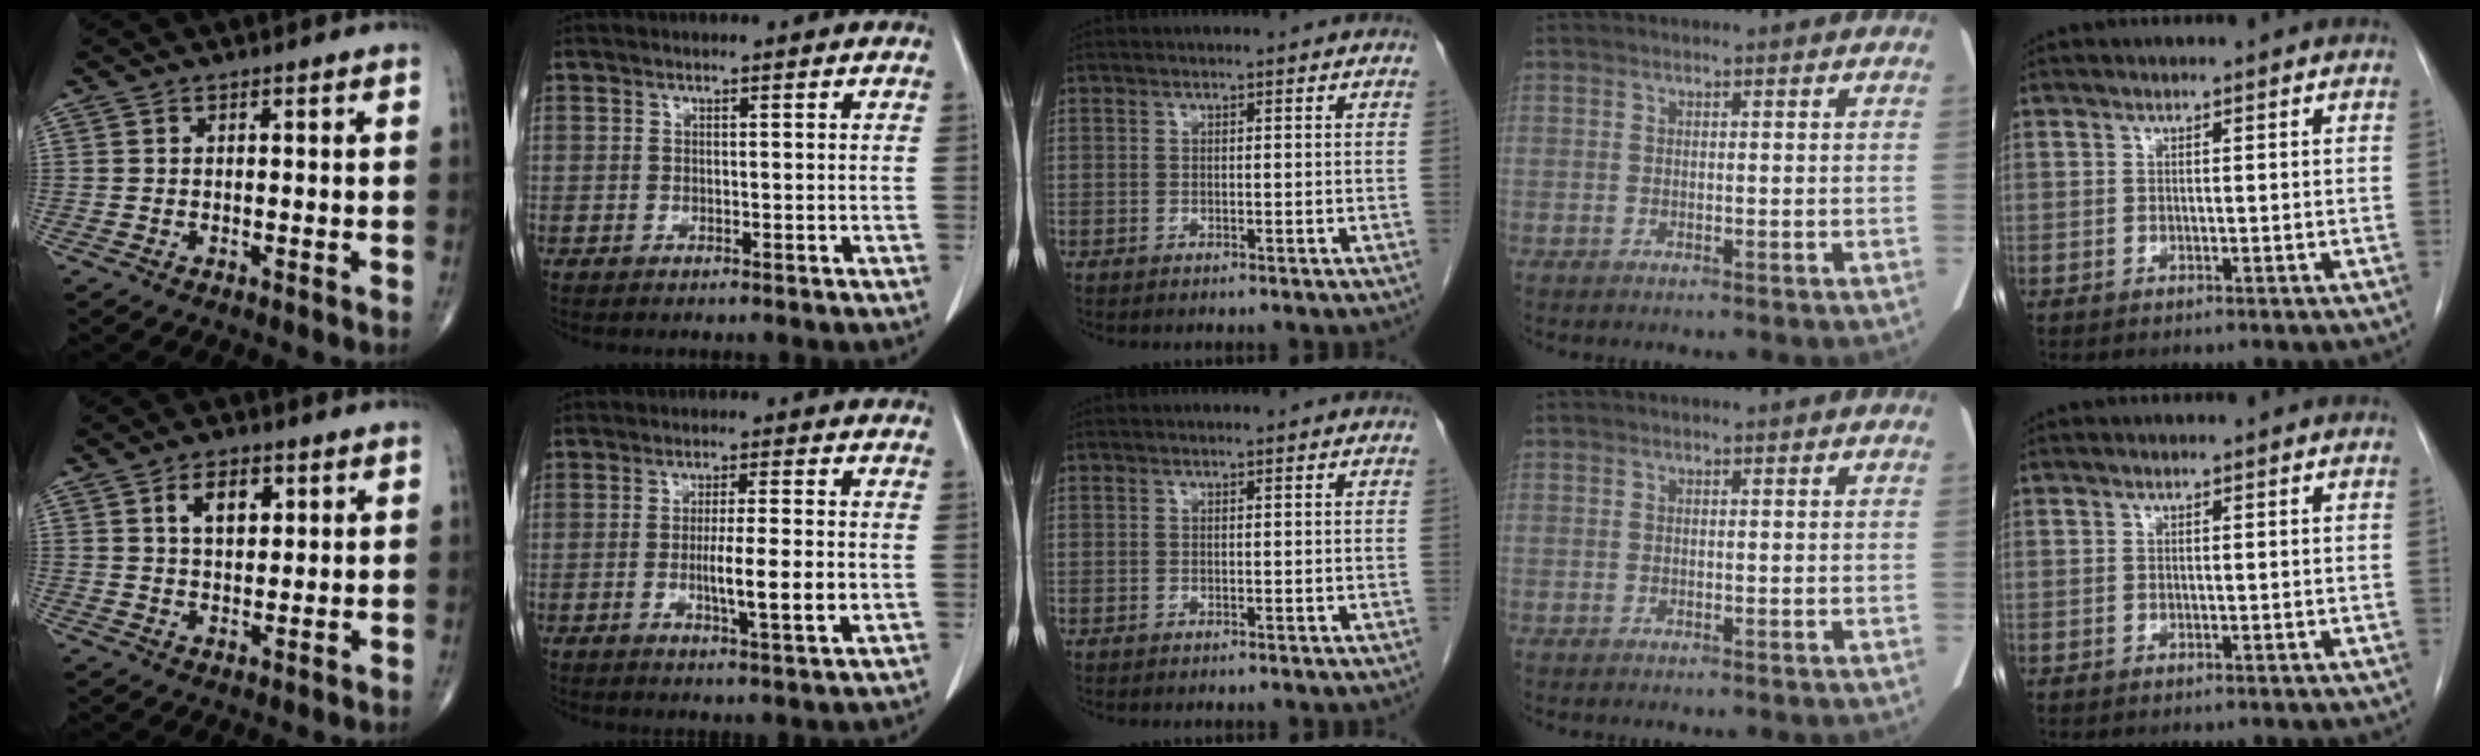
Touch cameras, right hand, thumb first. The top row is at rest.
{"thumb": {"total": 6.2, "force": [2.4, 3.7, 4.3], "torque": [-0.055, -0.009, 0.041]}, "index": {"total": 7.1, "force": [-1.1, 0.2, 7.0], "torque": [-0.116, -0.012, -0.019]}}